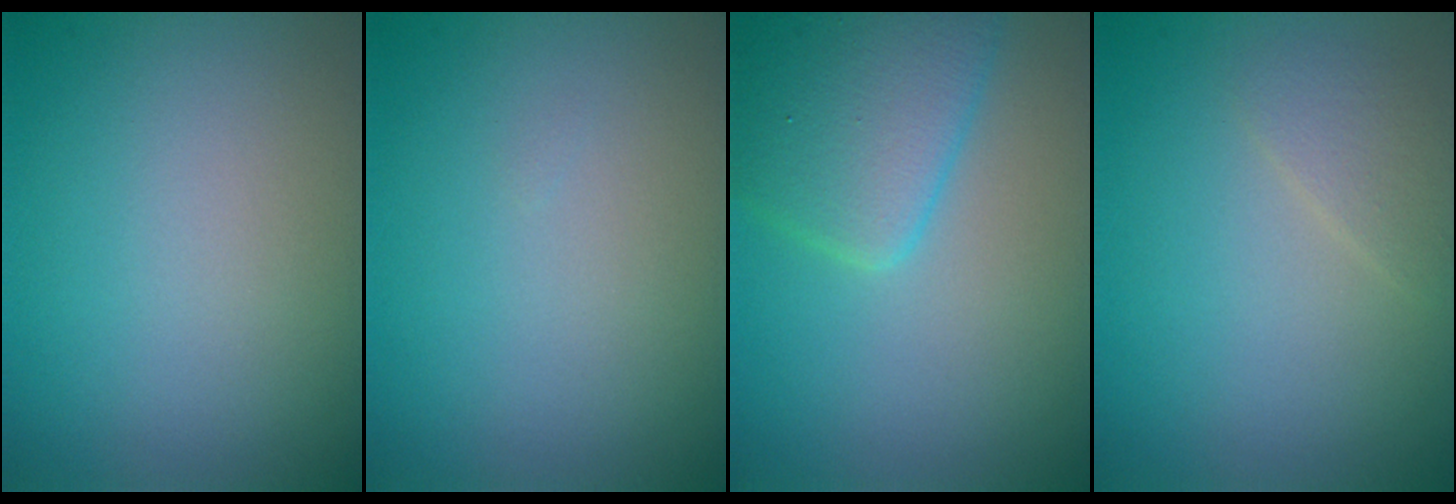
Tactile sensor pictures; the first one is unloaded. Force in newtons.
{"total": 0.0}
{"total": 5.1, "press": 5.1, "slide": 0.2}
{"total": 1.3, "press": 1.3, "slide": 0.1}